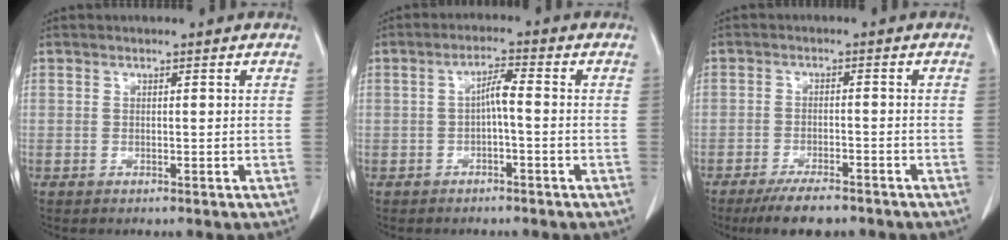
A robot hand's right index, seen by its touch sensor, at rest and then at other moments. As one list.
[{"total": 3.0, "force": [-0.5, 0.2, 3.0], "torque": [-0.052, 0.010, -0.008]}, {"total": 6.6, "force": [-5.4, 1.8, 3.5], "torque": [-0.056, -0.008, -0.087]}]